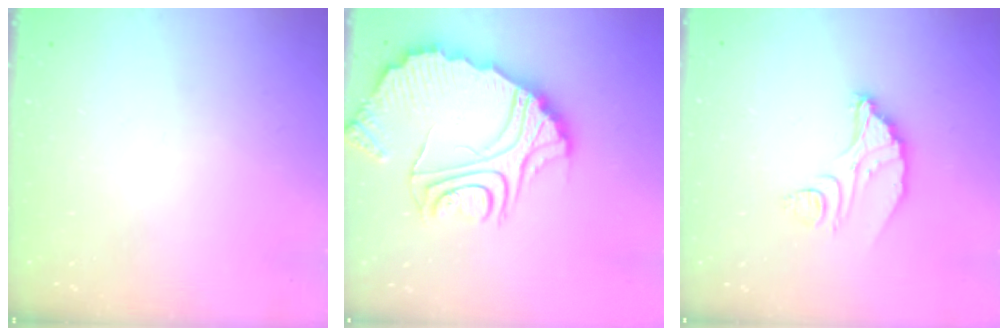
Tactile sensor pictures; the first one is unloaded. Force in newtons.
{"total": 14.2, "press": 14.1, "slide": 1.3}
{"total": 8.8, "press": 8.8, "slide": 0.8}